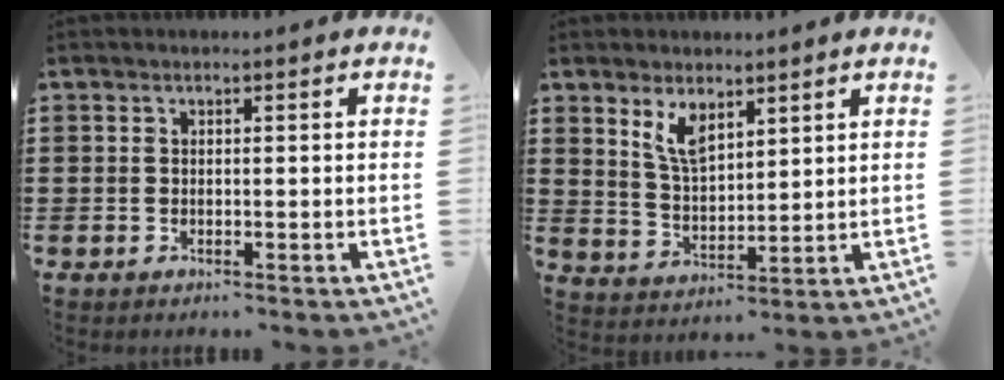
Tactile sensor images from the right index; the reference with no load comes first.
{"total": 5.6, "force": [3.7, 2.4, 3.6], "torque": [-0.081, -0.004, 0.067]}